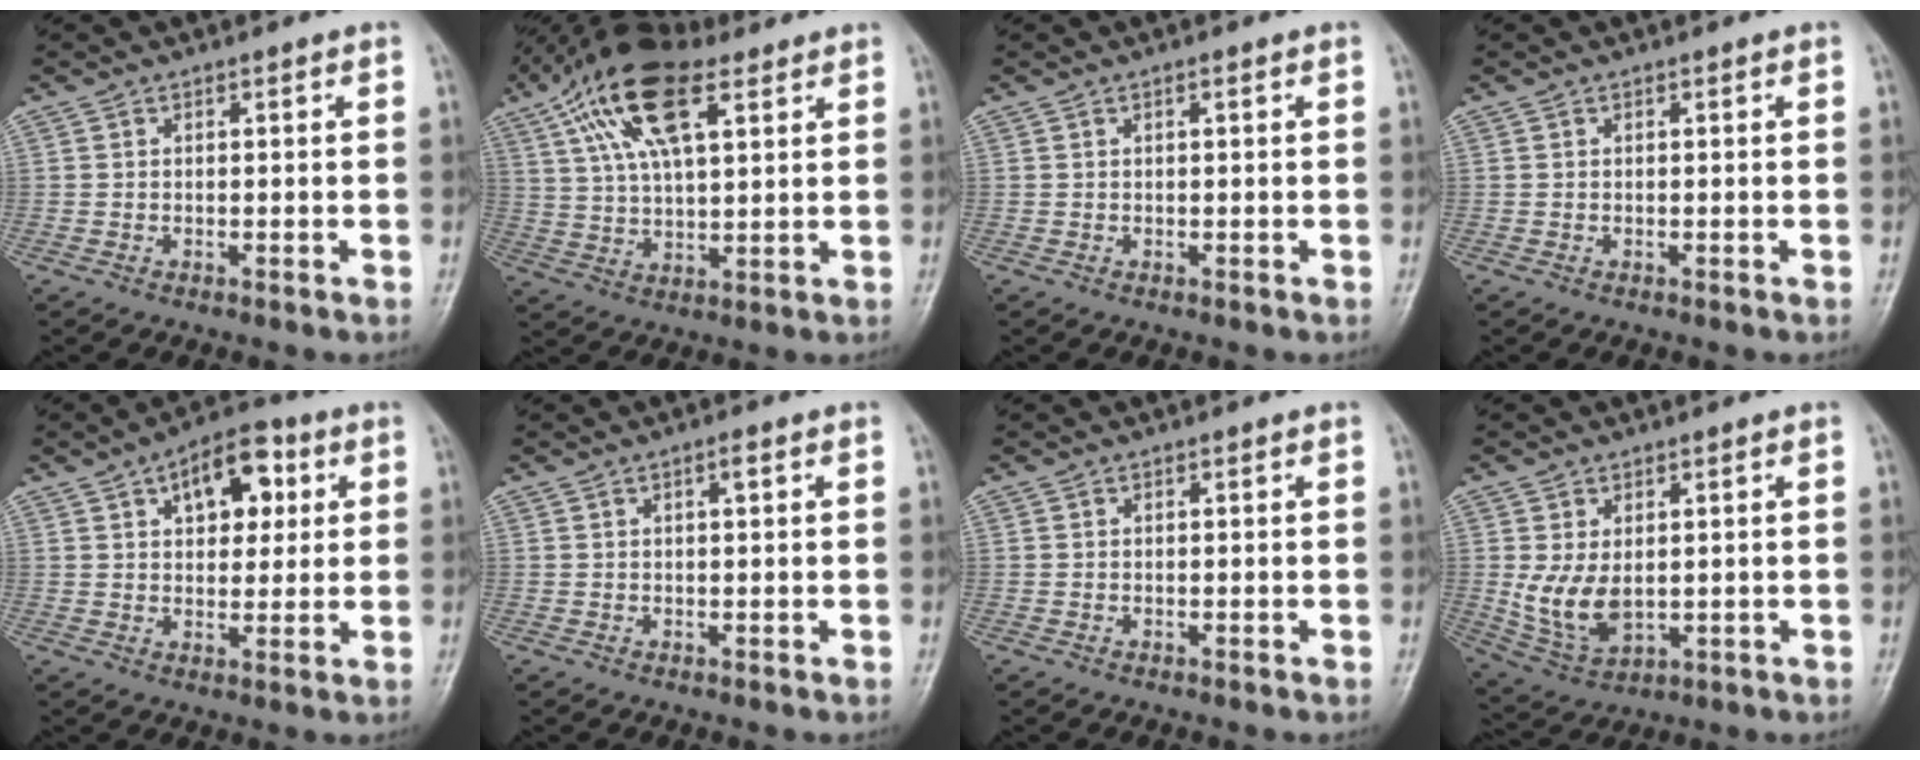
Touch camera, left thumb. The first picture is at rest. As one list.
[{"total": 16.2, "force": [7.8, 6.9, 12.4], "torque": [-0.219, 0.001, 0.140]}, {"total": 0.6, "force": [0.2, 0.2, 0.6], "torque": [-0.011, 0.002, 0.003]}, {"total": 0.0}, {"total": 10.8, "force": [4.0, 6.3, 7.9], "torque": [-0.073, 0.001, 0.053]}, {"total": 1.6, "force": [0.6, 0.5, 1.4], "torque": [-0.022, 0.002, 0.008]}, {"total": 0.0}, {"total": 8.3, "force": [0.4, 5.3, 6.3], "torque": [-0.114, -0.012, 0.027]}]